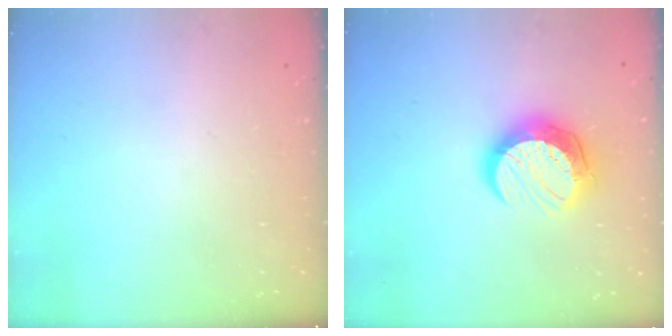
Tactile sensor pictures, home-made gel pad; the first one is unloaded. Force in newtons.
{"total": 12.3, "press": 12.2, "slide": 1.0}